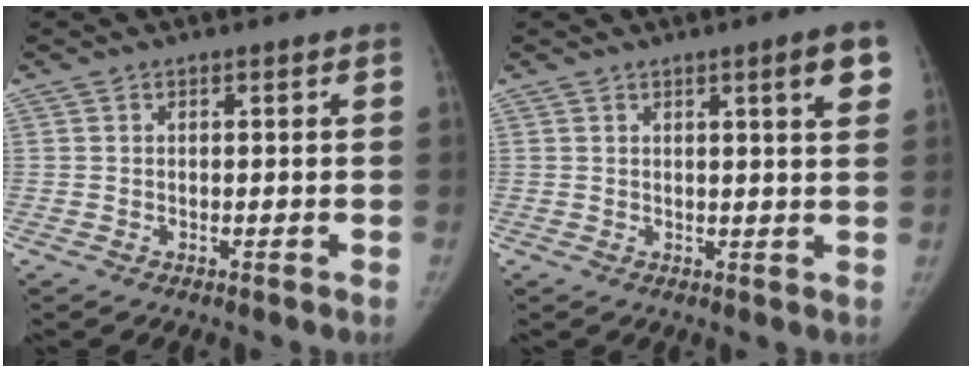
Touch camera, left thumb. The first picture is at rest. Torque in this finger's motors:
{"motor_torque": [0.93, 0.53, 0.92, -0.39, 0.14]}